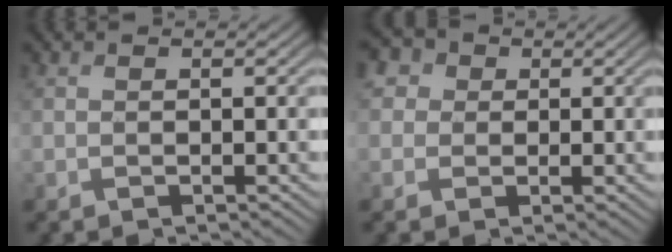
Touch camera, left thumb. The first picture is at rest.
{"total": 6.0, "force": [2.2, 5.0, 2.4], "torque": [-0.091, 0.011, 0.021]}